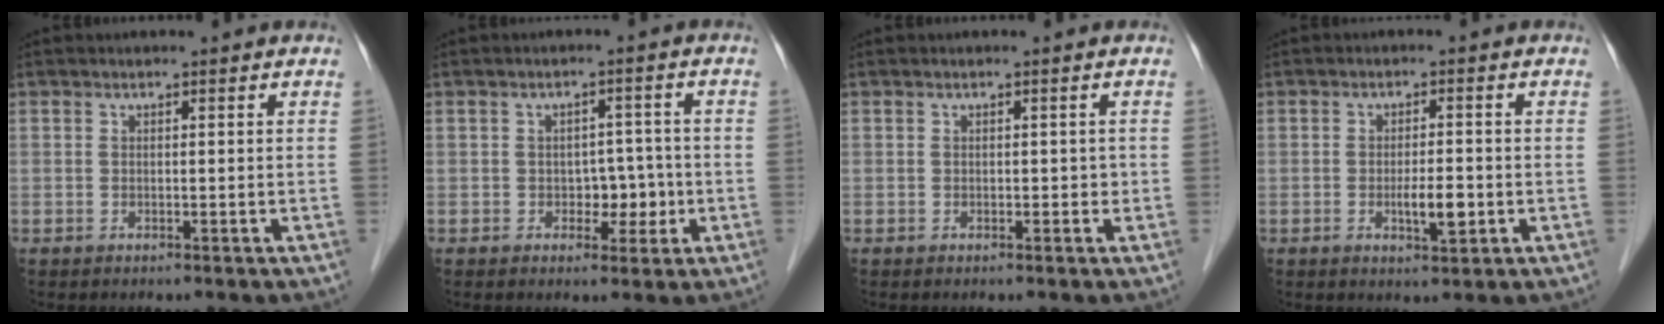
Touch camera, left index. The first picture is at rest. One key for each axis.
{"total": 3.9, "fx": -1.0, "fy": 2.7, "fz": 2.6, "tx": -0.030, "ty": 0.012, "tz": -0.009}
{"total": 0.7, "fx": 0.0, "fy": 0.6, "fz": 0.4, "tx": -0.001, "ty": 0.003, "tz": -0.002}
{"total": 3.8, "fx": -1.0, "fy": 0.9, "fz": 3.6, "tx": -0.063, "ty": -0.002, "tz": -0.012}